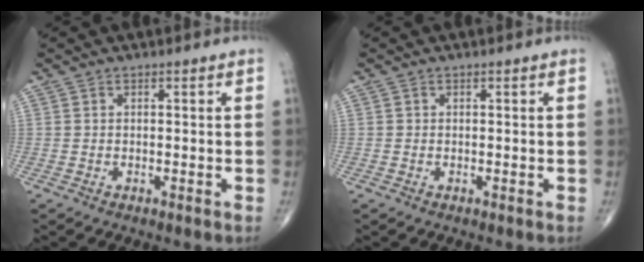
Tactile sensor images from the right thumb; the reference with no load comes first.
{"total": 0.0}